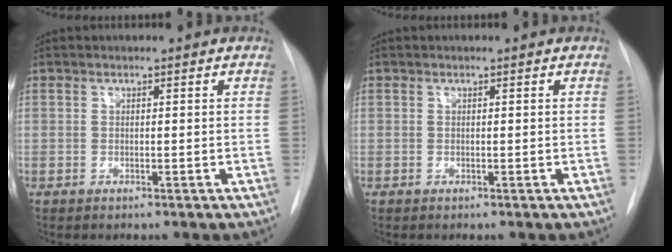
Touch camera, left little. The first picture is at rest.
{"total": 0.0}